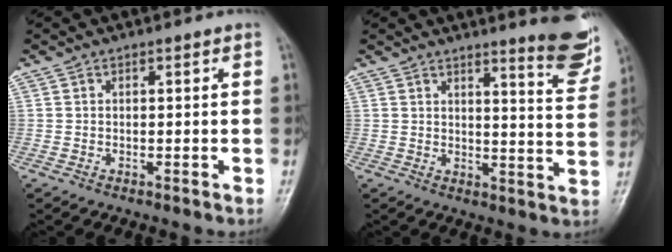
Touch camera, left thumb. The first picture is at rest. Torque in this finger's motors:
{"motor_torque": [0.35, 0.16, 0.06, -0.42, 0.06]}